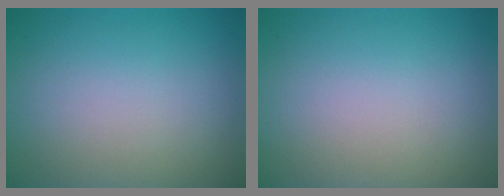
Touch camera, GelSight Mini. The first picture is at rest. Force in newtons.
{"total": 0.0}